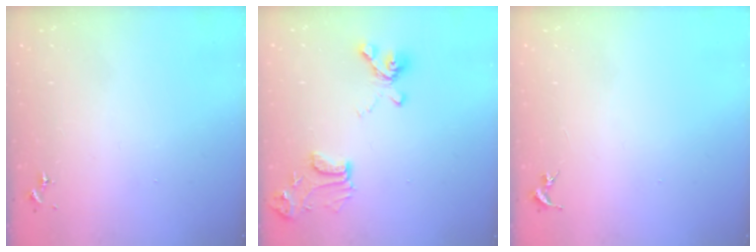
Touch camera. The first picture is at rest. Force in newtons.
{"total": 14.3, "press": 14.2, "slide": 1.7}
{"total": 0.0}